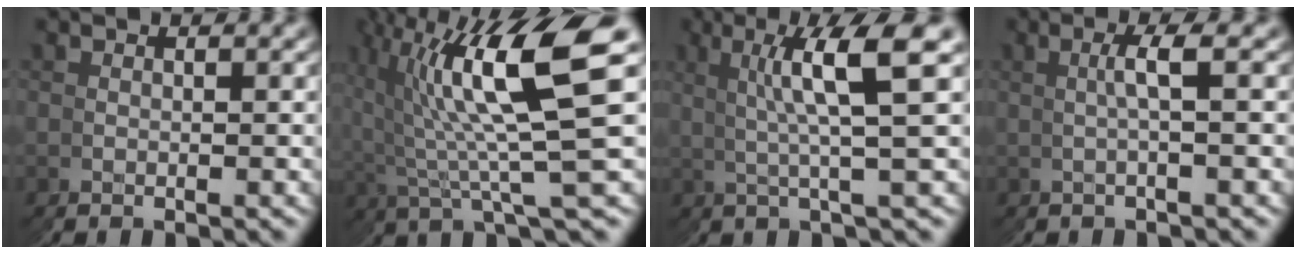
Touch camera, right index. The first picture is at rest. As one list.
[{"total": 11.0, "force": [2.8, 4.1, 9.8], "torque": [-0.163, 0.022, 0.043]}, {"total": 5.2, "force": [2.5, -0.2, 4.5], "torque": [-0.068, 0.021, 0.037]}, {"total": 1.4, "force": [0.6, -0.8, 1.0], "torque": [-0.019, 0.008, 0.013]}]